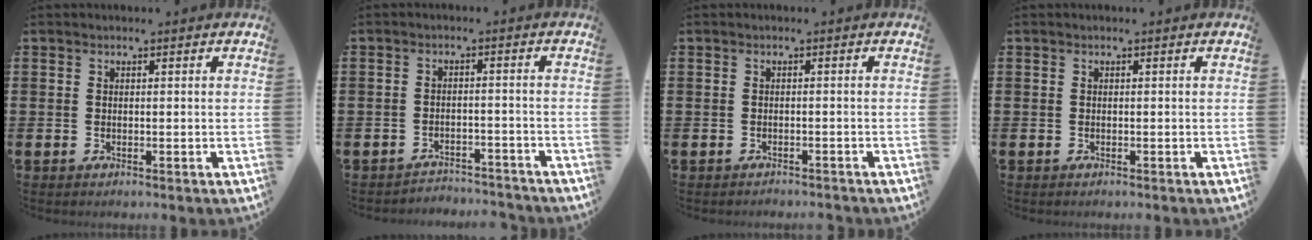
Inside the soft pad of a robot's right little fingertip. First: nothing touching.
{"total": 2.5, "force": [-2.5, 0.2, -0.2], "torque": [-0.005, 0.004, -0.055]}
{"total": 0.8, "force": [-0.8, 0.0, -0.1], "torque": [-0.001, 0.000, -0.016]}
{"total": 0.0}